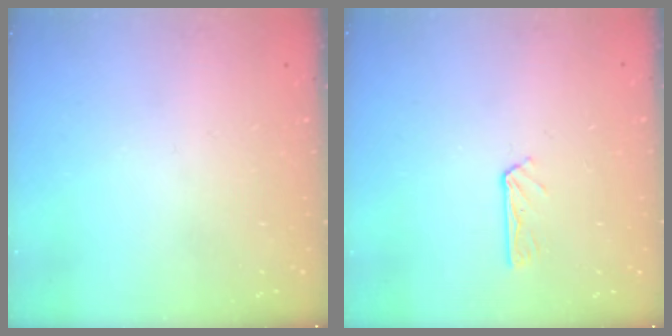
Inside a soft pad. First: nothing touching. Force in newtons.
{"total": 3.3, "press": 3.3, "slide": 0.4}